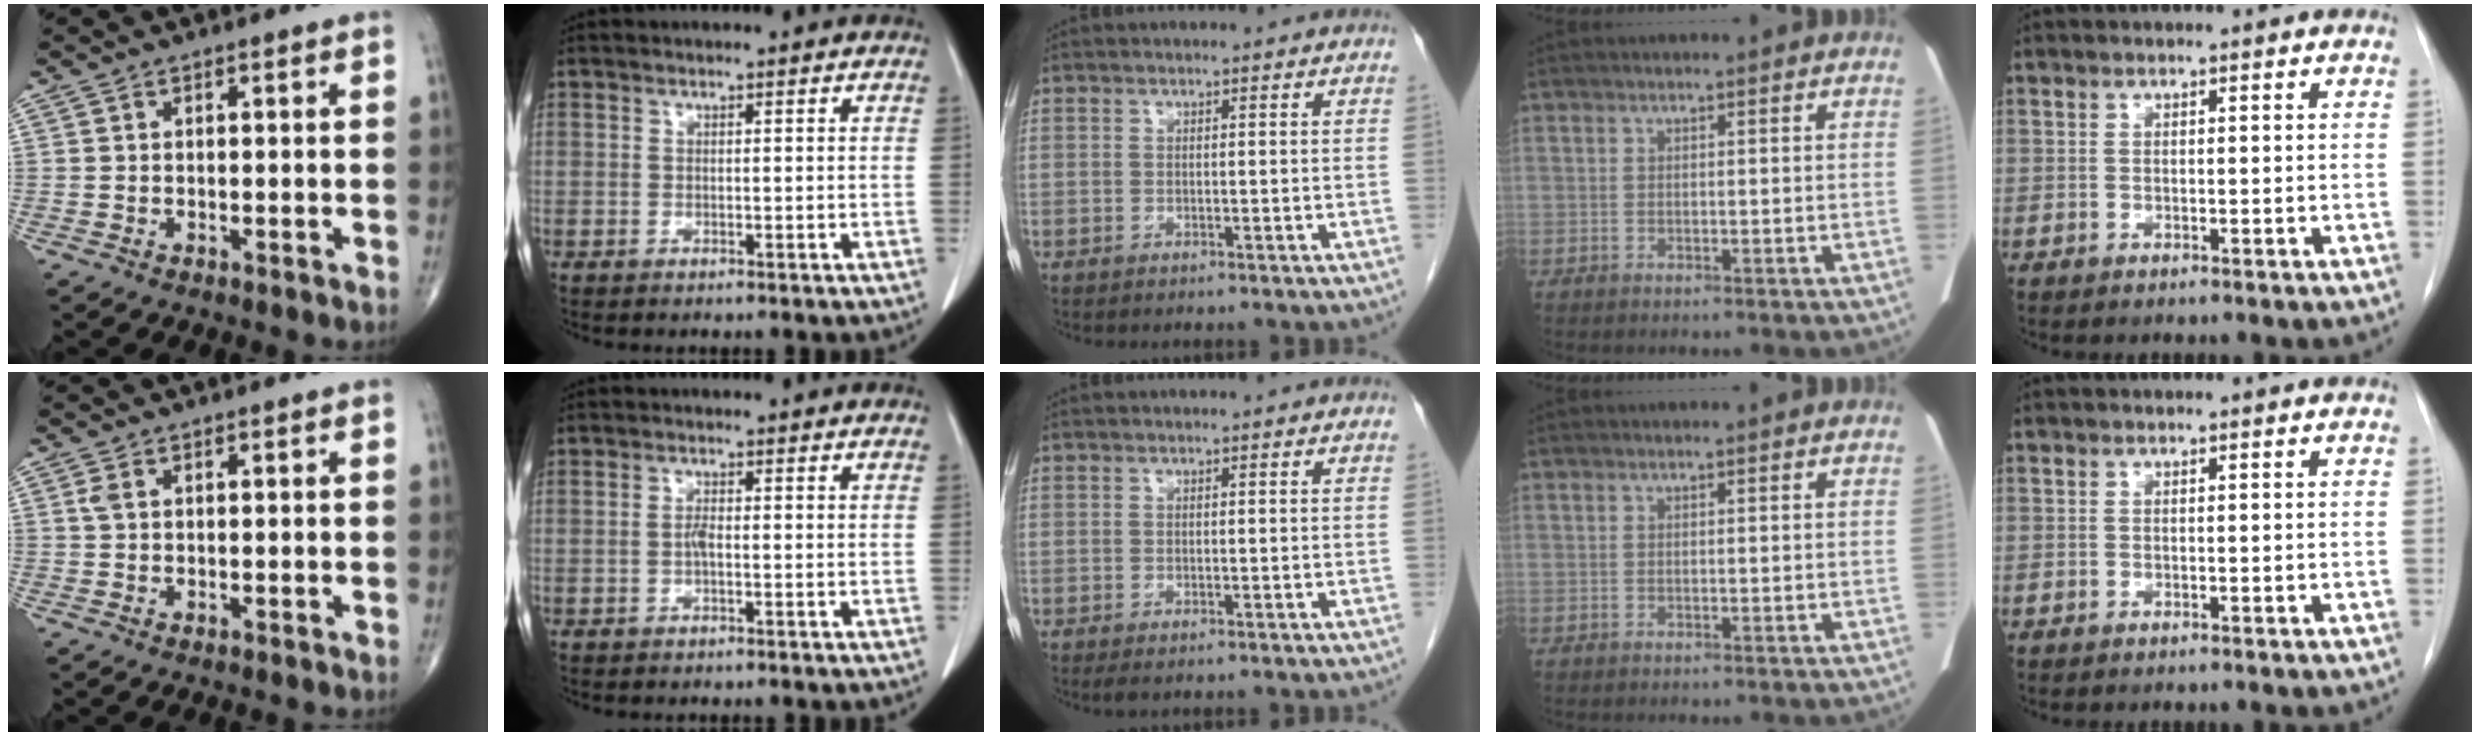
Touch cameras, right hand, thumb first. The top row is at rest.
{"thumb": {"total": 1.4, "force": [0.5, 0.8, 1.0], "torque": [-0.029, 0.008, 0.013]}, "index": {"total": 1.4, "force": [-0.3, 0.3, 1.3], "torque": [-0.028, 0.002, -0.008]}, "middle": {"total": 0.9, "force": [-0.5, 0.5, 0.7], "torque": [-0.013, -0.002, -0.003]}}